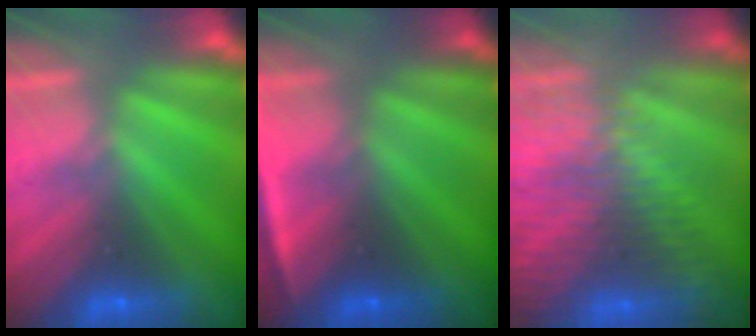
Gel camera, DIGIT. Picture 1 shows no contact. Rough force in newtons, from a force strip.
{"total": 4.8}
{"total": 6.9}